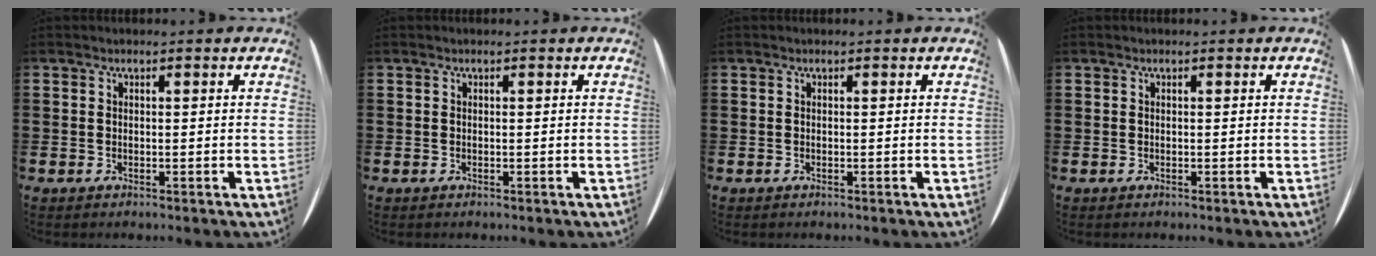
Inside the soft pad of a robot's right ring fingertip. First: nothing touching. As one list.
[{"total": 0.0}, {"total": 0.0}, {"total": 0.0}]